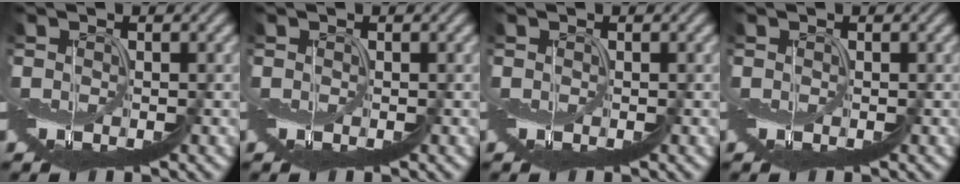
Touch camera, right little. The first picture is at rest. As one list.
[{"total": 0.0}, {"total": 0.0}, {"total": 0.0}]